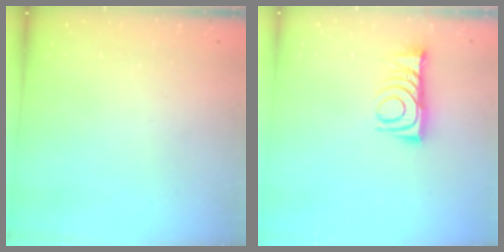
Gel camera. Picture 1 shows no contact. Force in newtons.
{"total": 10.2, "press": 10.2, "slide": 0.1}